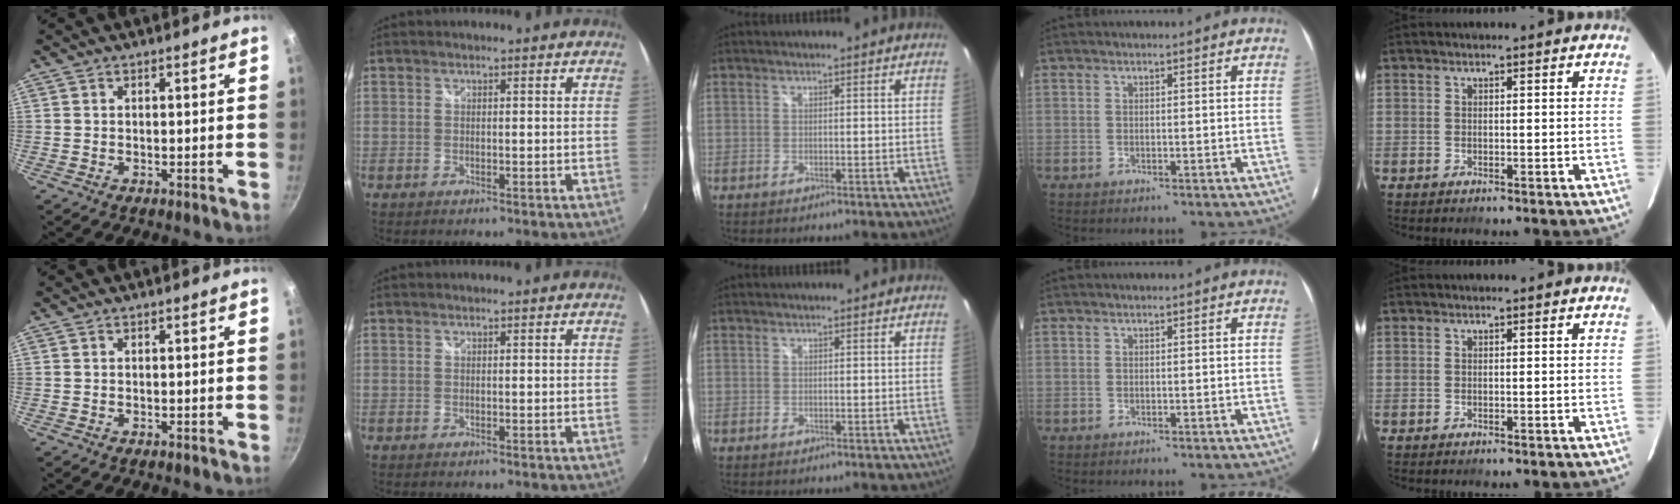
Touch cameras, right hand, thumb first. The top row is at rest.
{}